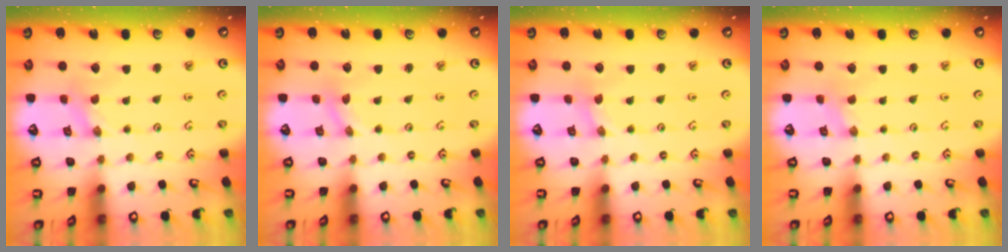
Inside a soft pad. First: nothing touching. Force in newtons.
{"total": 0.0}
{"total": 0.0}
{"total": 0.0}